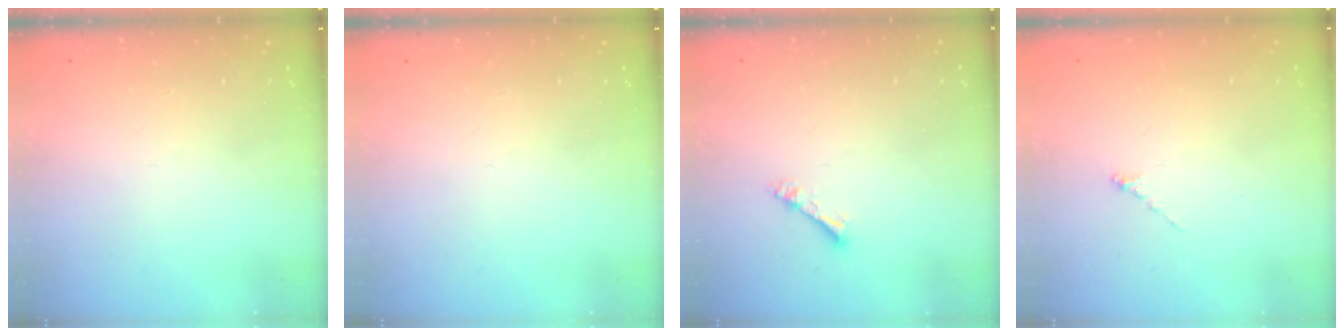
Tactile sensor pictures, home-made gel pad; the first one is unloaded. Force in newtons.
{"total": 0.0}
{"total": 2.3, "press": 2.3, "slide": 0.3}
{"total": 0.0}